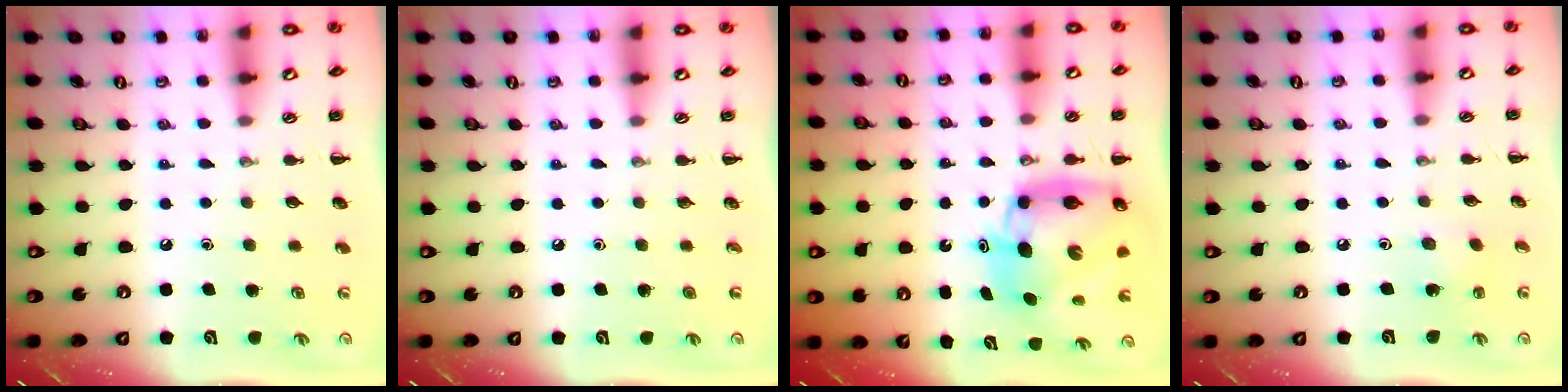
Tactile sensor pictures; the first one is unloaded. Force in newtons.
{"total": 0.0}
{"total": 11.1, "press": 10.6, "slide": 3.2}
{"total": 1.8, "press": 1.7, "slide": 0.7}